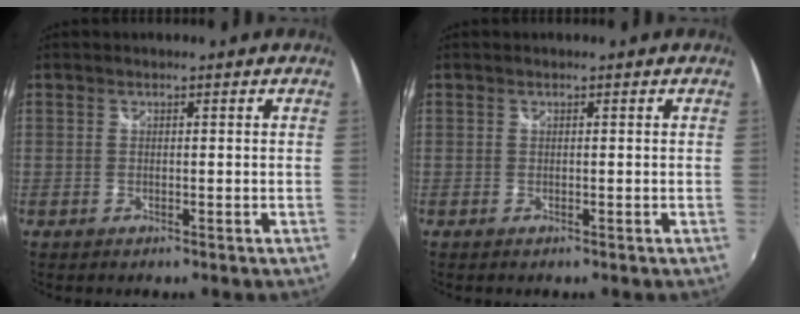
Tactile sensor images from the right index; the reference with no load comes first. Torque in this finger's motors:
{"motor_torque": [-0.07, -0.05, 0.02, 0.01]}